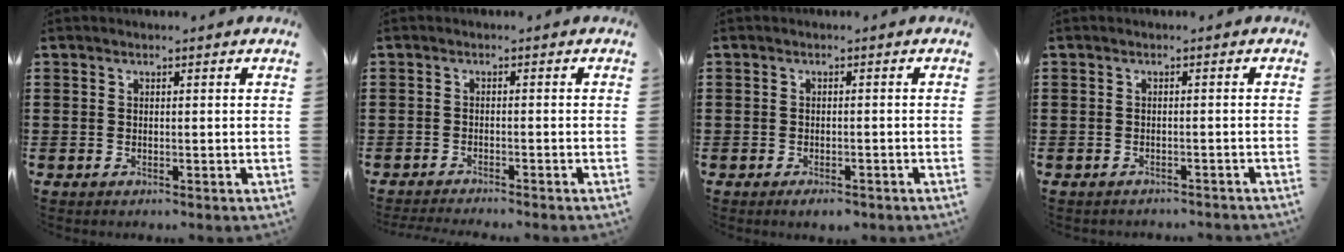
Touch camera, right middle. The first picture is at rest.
{"total": 1.7, "force": [-1.7, -0.2, 0.1], "torque": [-0.006, -0.002, -0.034]}
{"total": 1.5, "force": [-1.3, 0.6, 0.4], "torque": [-0.011, -0.001, -0.026]}
{"total": 1.1, "force": [-1.1, 0.0, 0.0], "torque": [-0.004, 0.000, -0.023]}